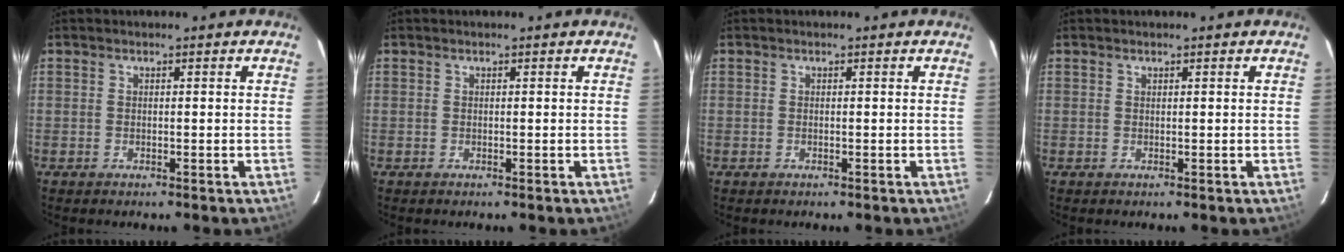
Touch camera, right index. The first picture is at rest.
{"total": 0.0}
{"total": 0.0}
{"total": 0.0}